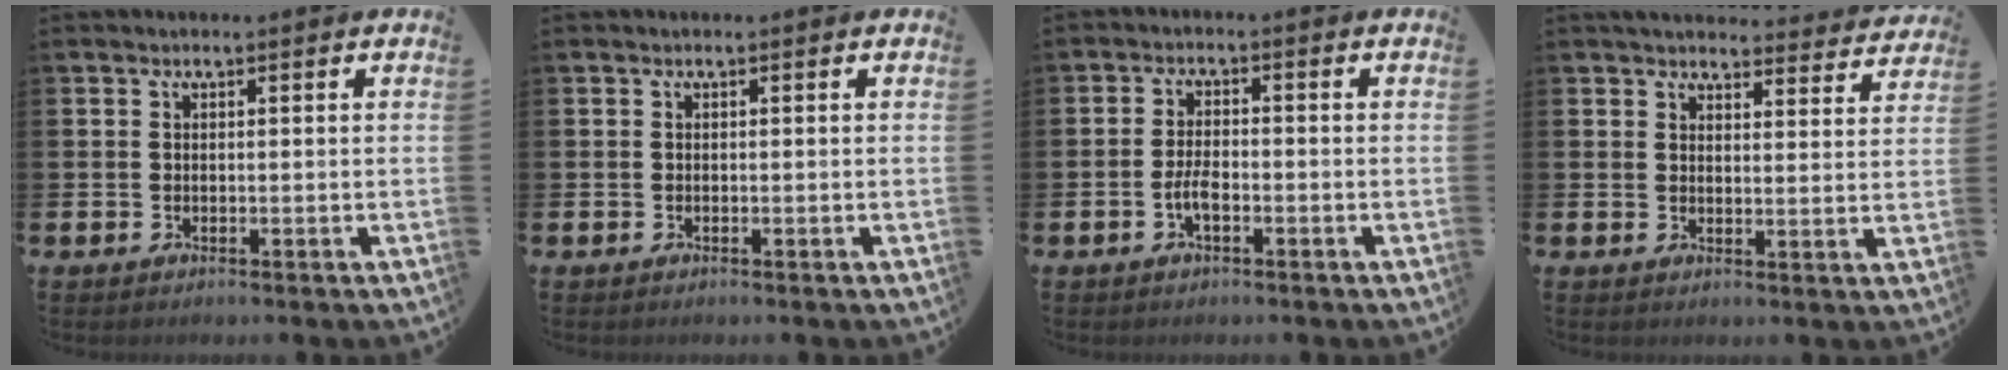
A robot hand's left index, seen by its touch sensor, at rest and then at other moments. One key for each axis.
{"total": 0.0}
{"total": 3.0, "fx": -1.1, "fy": 1.2, "fz": 2.5, "tx": -0.048, "ty": -0.001, "tz": -0.023}
{"total": 4.4, "fx": 4.3, "fy": 0.8, "fz": 0.5, "tx": -0.012, "ty": -0.030, "tz": 0.075}